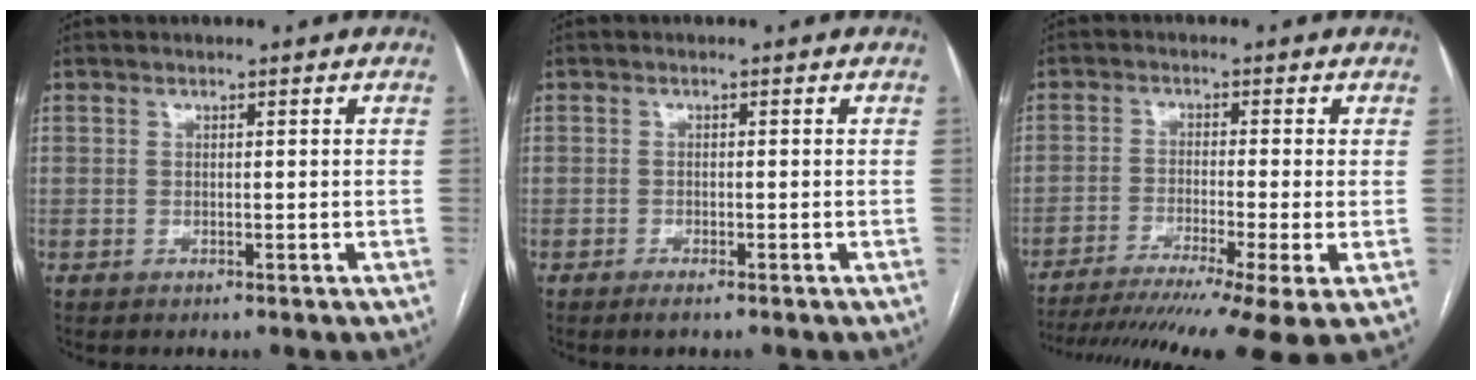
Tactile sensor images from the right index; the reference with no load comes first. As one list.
[{"total": 1.4, "force": [-1.1, 0.2, 0.9], "torque": [-0.017, -0.001, -0.016]}, {"total": 16.0, "force": [-11.7, -0.7, 10.9], "torque": [-0.146, -0.034, -0.184]}]